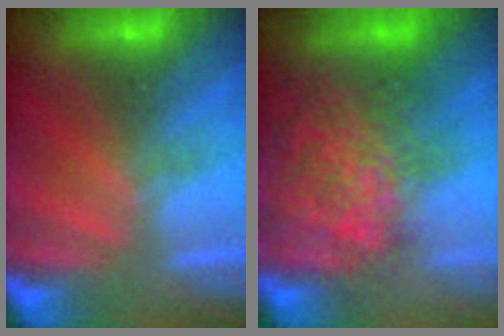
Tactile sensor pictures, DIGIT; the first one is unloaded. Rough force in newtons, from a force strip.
{"total": 11.5}